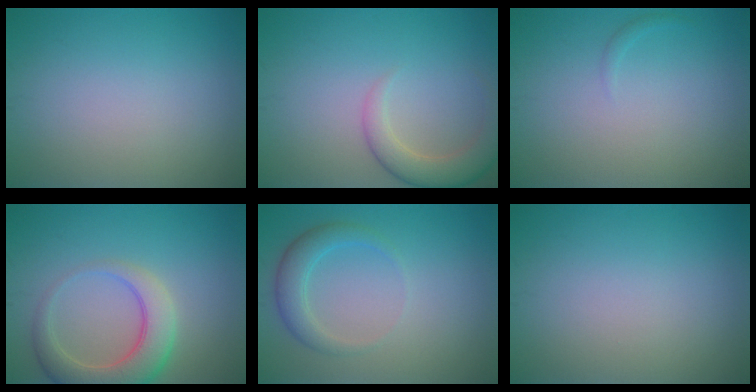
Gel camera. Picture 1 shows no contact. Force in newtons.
{"total": 3.7, "press": 3.7, "slide": 0.2}
{"total": 0.5, "press": 0.5, "slide": 0.1}
{"total": 5.5, "press": 5.5, "slide": 0.5}
{"total": 2.7, "press": 2.7, "slide": 0.1}
{"total": 0.0}